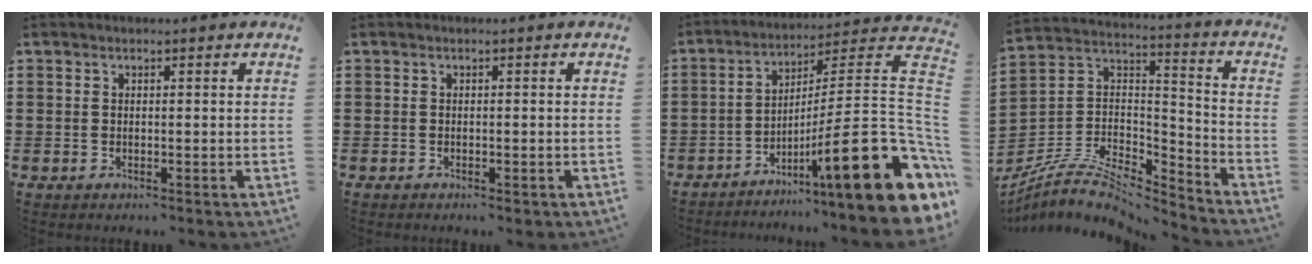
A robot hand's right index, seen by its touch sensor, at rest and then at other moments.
{"total": 0.6, "force": [-0.5, 0.1, 0.2], "torque": [-0.007, -0.004, -0.010]}
{"total": 18.6, "force": [-7.5, 3.4, 16.7], "torque": [-0.247, -0.008, -0.125]}
{"total": 8.0, "force": [-6.6, 2.8, 3.5], "torque": [-0.079, 0.005, -0.130]}